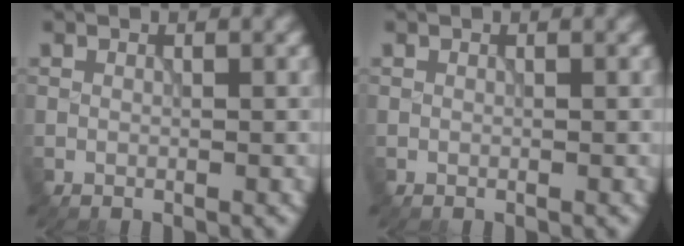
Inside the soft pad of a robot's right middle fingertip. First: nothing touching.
{"total": 0.0}